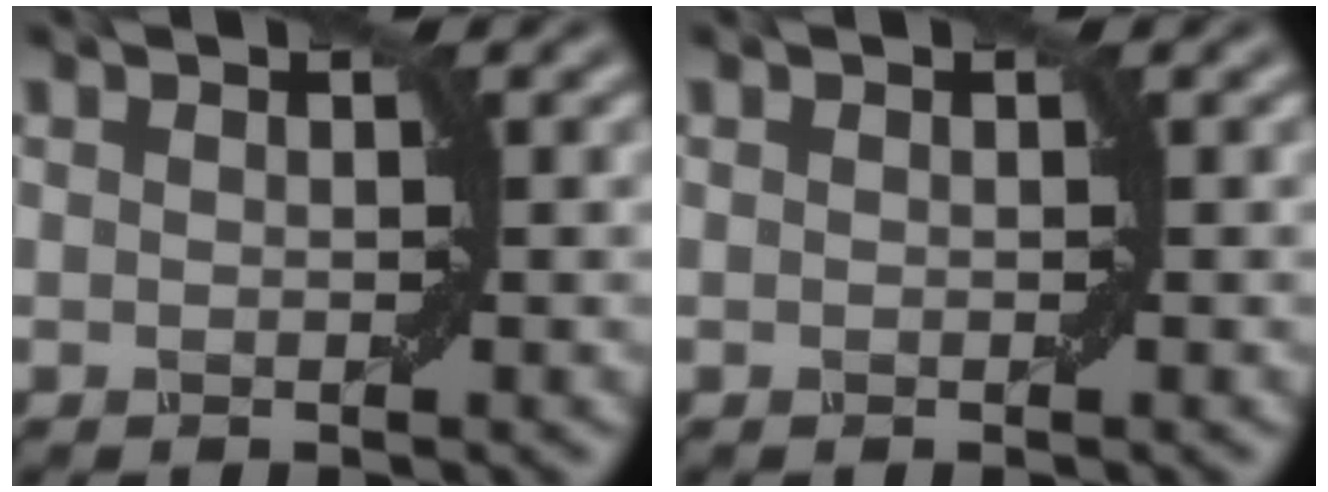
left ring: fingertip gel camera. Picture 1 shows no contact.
{"total": 0.0}